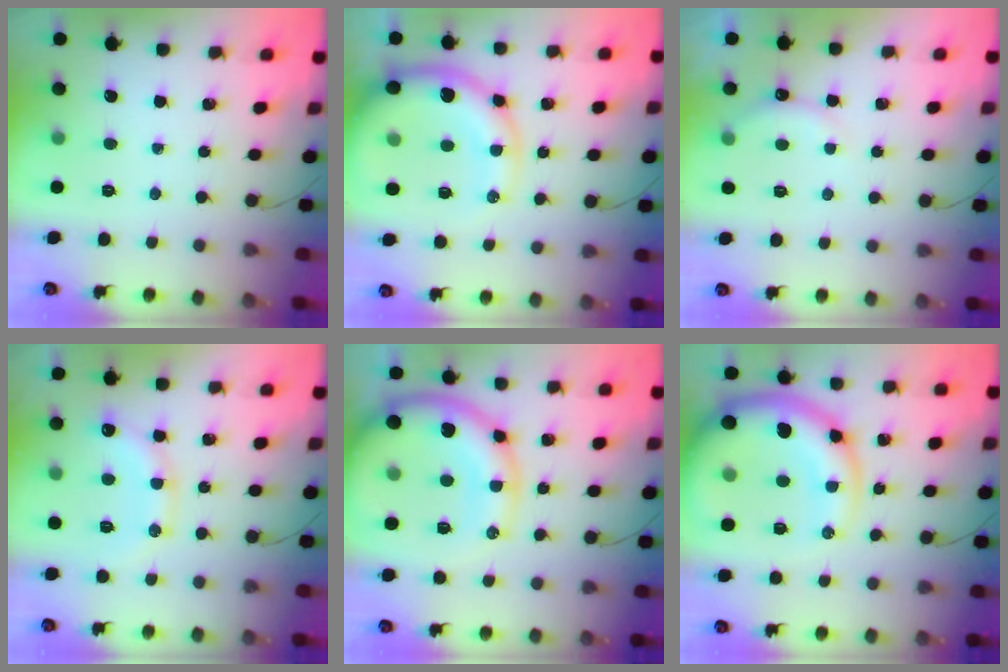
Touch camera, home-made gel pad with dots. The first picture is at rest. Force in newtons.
{"total": 17.7, "press": 17.3, "slide": 3.9}
{"total": 7.2, "press": 7.2, "slide": 1.0}
{"total": 14.1, "press": 14.0, "slide": 1.2}
{"total": 20.1, "press": 20.0, "slide": 2.1}
{"total": 16.4, "press": 15.8, "slide": 4.5}